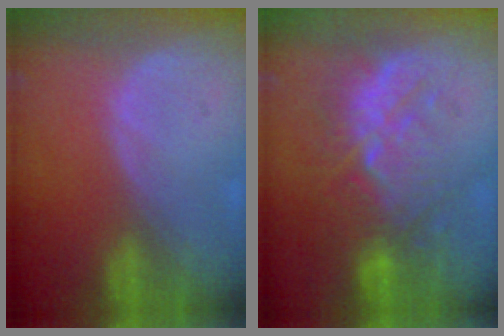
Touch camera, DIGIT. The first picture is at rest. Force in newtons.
{"total": 9.1, "press": 9.0, "slide": 1.6}